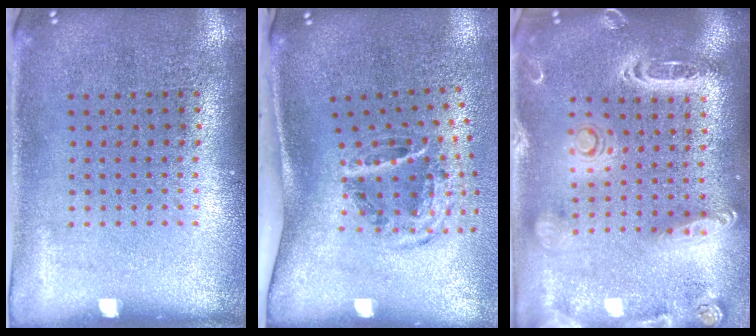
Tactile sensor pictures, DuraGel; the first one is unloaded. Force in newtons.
{"total": 2.1, "press": 1.2, "slide": 1.7}
{"total": 2.5, "press": 2.2, "slide": 1.1}